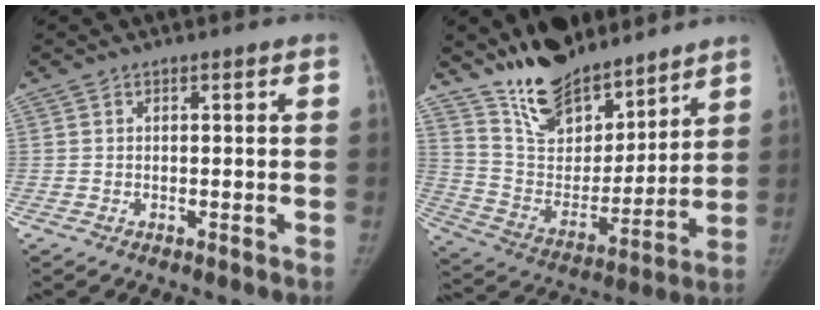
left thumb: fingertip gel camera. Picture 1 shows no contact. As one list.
[{"total": 19.4, "force": [15.5, 8.5, 8.0], "torque": [-0.090, -0.097, 0.274]}]